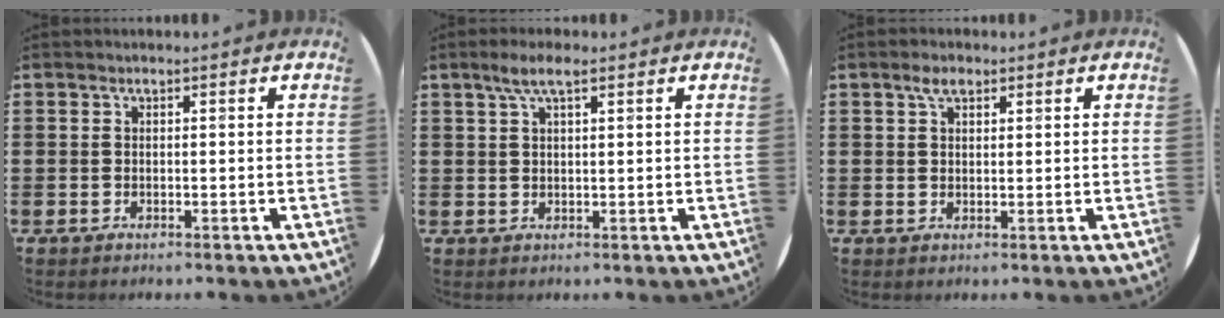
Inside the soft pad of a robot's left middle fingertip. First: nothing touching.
{"total": 3.5, "force": [2.2, 0.9, 2.6], "torque": [-0.055, 0.008, 0.038]}
{"total": 2.5, "force": [1.7, 1.2, 1.4], "torque": [-0.021, 0.003, 0.029]}